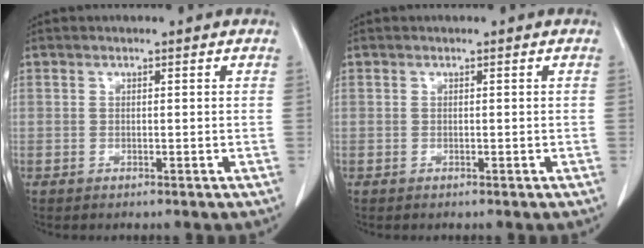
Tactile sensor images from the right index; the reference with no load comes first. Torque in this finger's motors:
{"motor_torque": [-0.01, 0.01, 0.00, 0.00]}